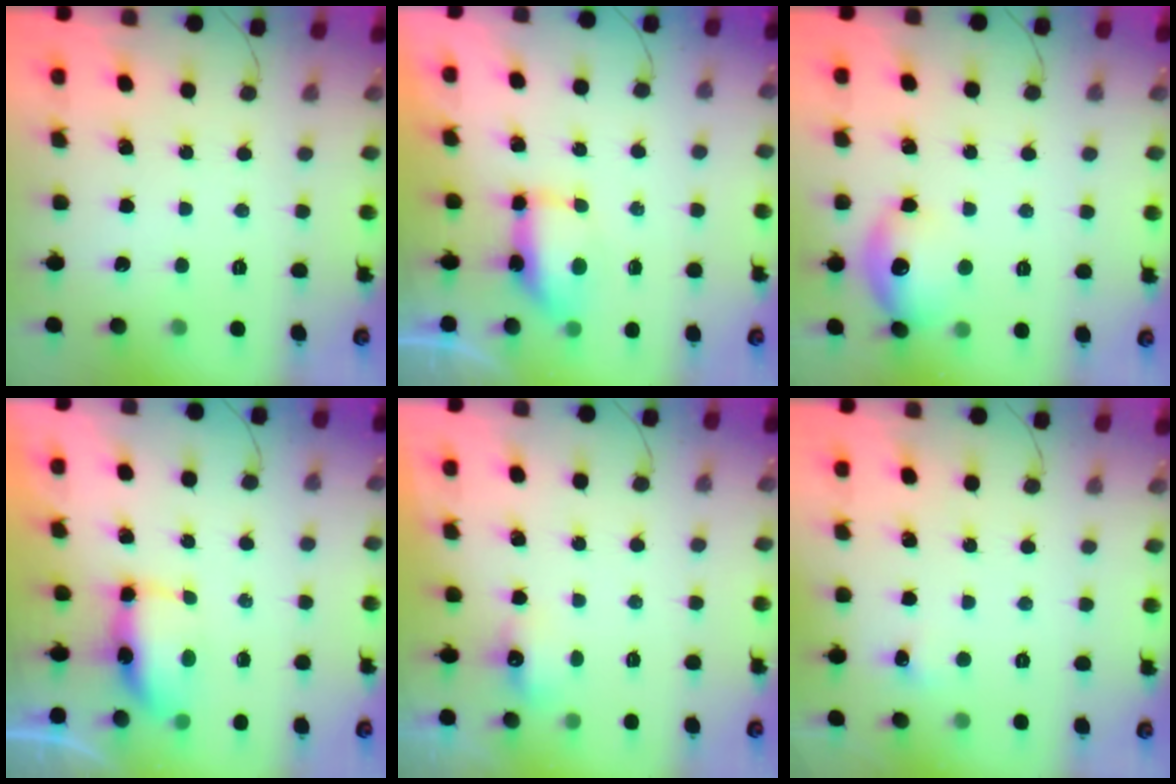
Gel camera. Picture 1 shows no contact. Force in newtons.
{"total": 7.0, "press": 7.0, "slide": 0.5}
{"total": 11.9, "press": 11.9, "slide": 1.2}
{"total": 13.2, "press": 8.8, "slide": 9.9}
{"total": 5.4, "press": 5.3, "slide": 1.0}
{"total": 4.0, "press": 3.9, "slide": 1.1}